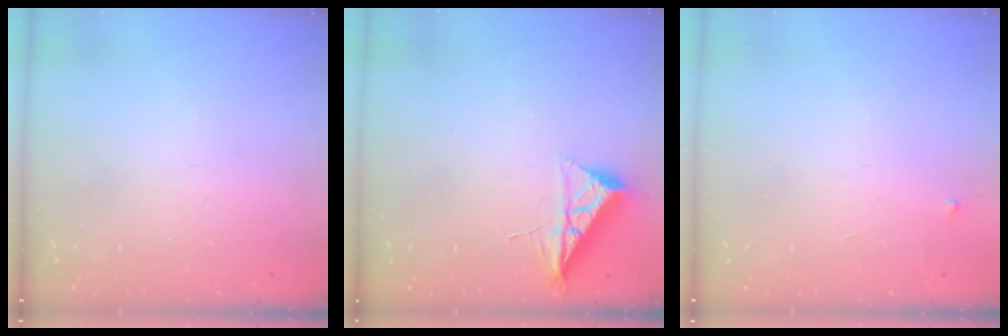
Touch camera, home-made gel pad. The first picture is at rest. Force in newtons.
{"total": 6.3, "press": 6.2, "slide": 0.8}
{"total": 2.6, "press": 2.6, "slide": 0.4}